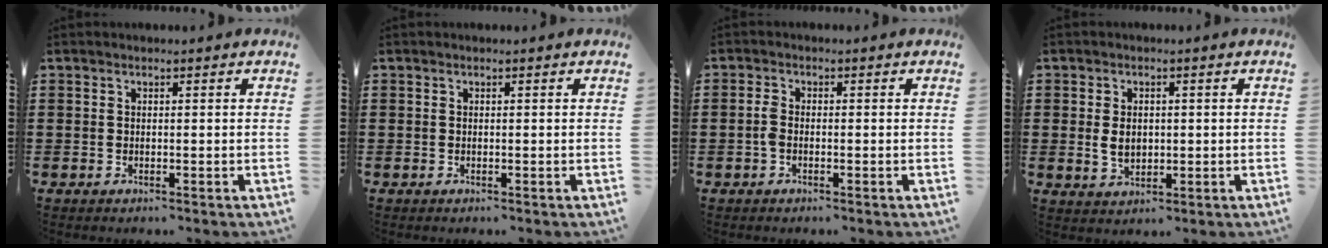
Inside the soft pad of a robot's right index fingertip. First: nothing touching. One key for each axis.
{"total": 0.0}
{"total": 1.8, "fx": -0.5, "fy": 0.8, "fz": 1.5, "tx": -0.037, "ty": -0.003, "tz": -0.012}
{"total": 3.3, "fx": 0.1, "fy": 2.3, "fz": 2.3, "tx": -0.056, "ty": 0.005, "tz": -0.001}